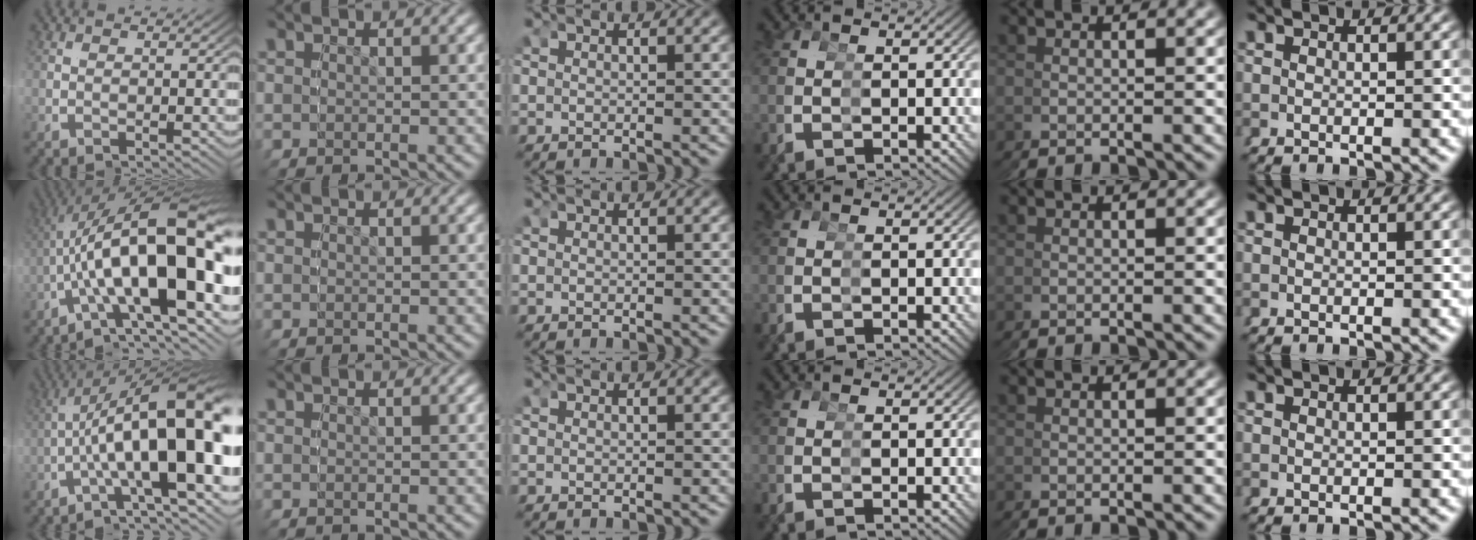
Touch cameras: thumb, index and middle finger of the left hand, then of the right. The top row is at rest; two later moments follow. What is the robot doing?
{"motion": "grasp_and_lifting", "object": "cubes"}